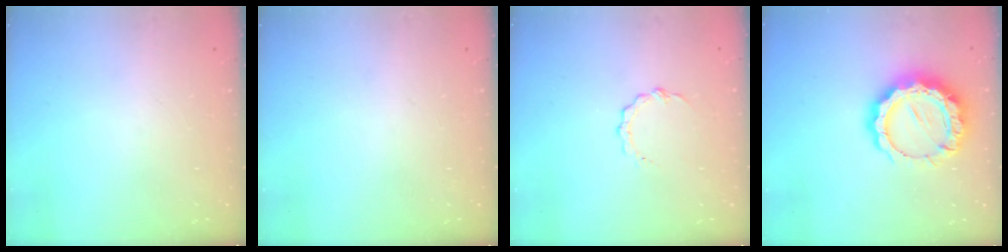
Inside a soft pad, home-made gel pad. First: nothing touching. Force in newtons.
{"total": 0.0}
{"total": 5.3, "press": 5.3, "slide": 0.4}
{"total": 17.8, "press": 17.7, "slide": 1.4}